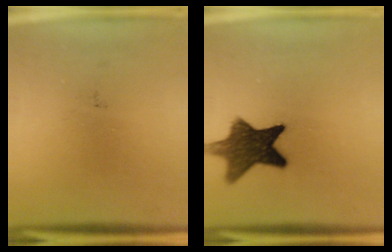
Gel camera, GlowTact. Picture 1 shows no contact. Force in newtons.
{"total": 11.3}